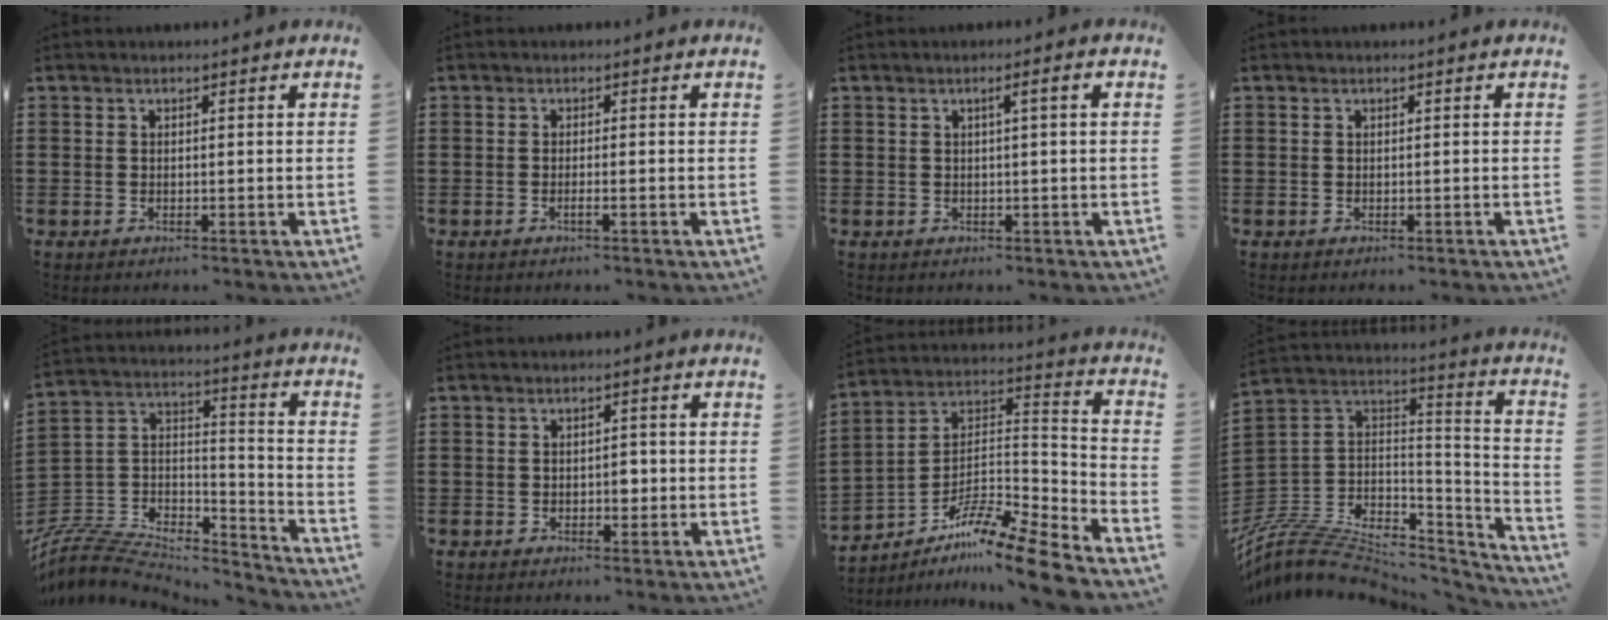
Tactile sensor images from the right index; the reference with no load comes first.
{"total": 1.2, "force": [-0.7, -0.1, 0.9], "torque": [-0.016, -0.005, -0.012]}
{"total": 2.0, "force": [0.2, -0.2, 2.0], "torque": [-0.033, -0.002, 0.002]}
{"total": 0.0}
{"total": 7.9, "force": [-6.9, 2.7, 2.5], "torque": [-0.066, 0.000, -0.142]}
{"total": 2.1, "force": [-0.2, 1.2, 1.7], "torque": [-0.024, -0.001, -0.007]}
{"total": 10.5, "force": [-8.8, 0.7, 5.8], "torque": [-0.103, 0.007, -0.177]}
{"total": 9.0, "force": [-6.7, 4.5, 4.1], "torque": [-0.091, 0.003, -0.129]}